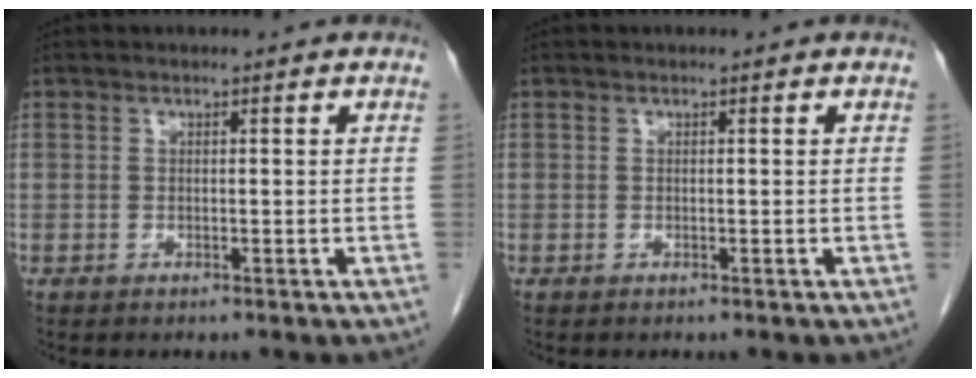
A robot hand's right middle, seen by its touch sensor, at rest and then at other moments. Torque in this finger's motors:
{"motor_torque": [-0.34, -0.17, -0.03, -0.01]}